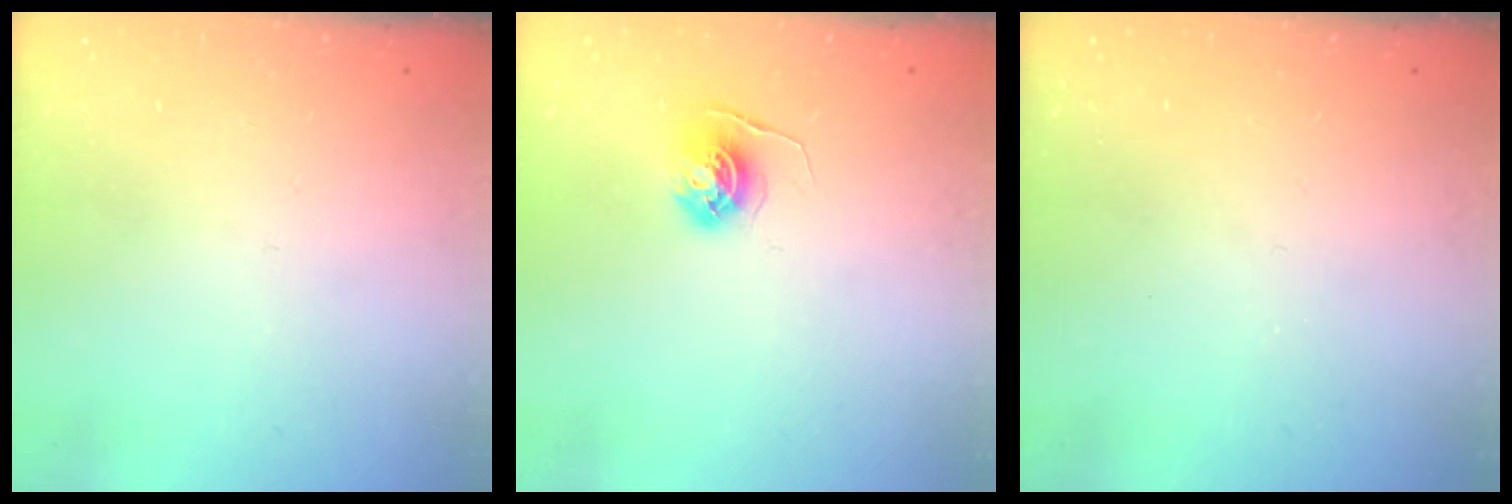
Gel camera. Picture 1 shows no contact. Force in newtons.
{"total": 5.6, "press": 5.5, "slide": 0.6}
{"total": 0.0}